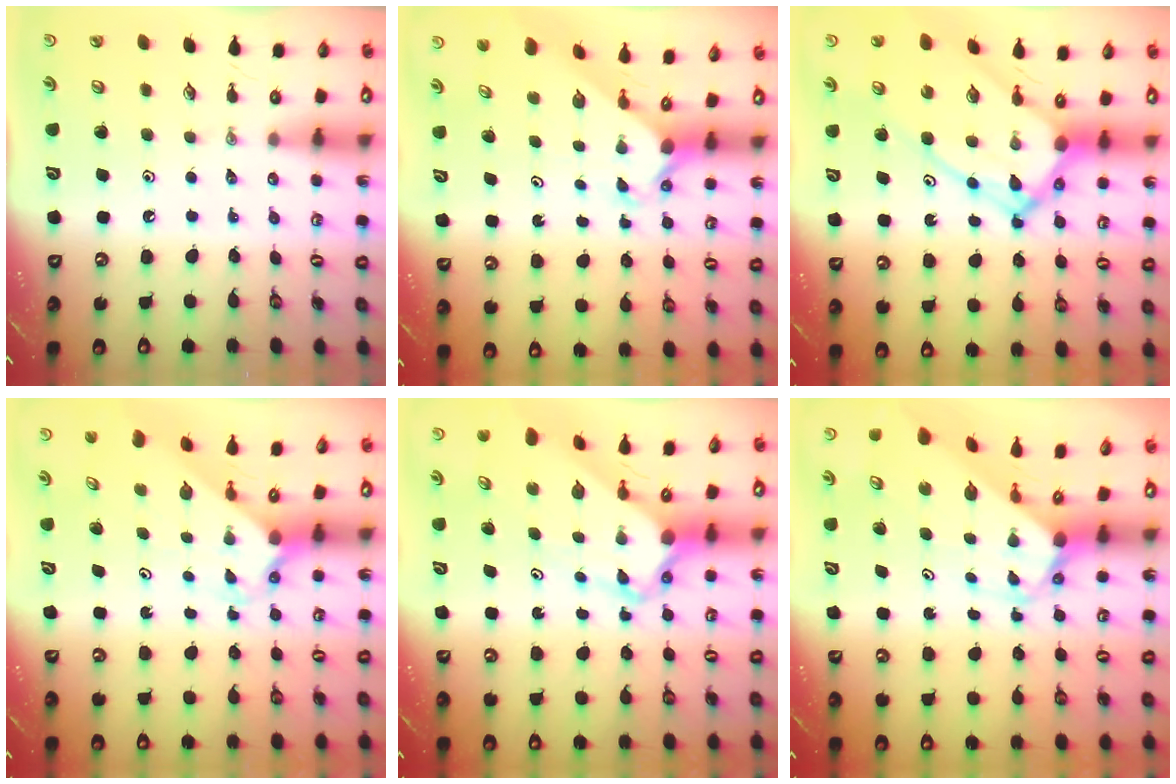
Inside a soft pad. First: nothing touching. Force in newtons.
{"total": 2.4, "press": 2.4, "slide": 0.2}
{"total": 16.3, "press": 16.3, "slide": 1.6}
{"total": 2.5, "press": 2.5, "slide": 0.3}
{"total": 5.3, "press": 5.3, "slide": 0.4}
{"total": 4.7, "press": 4.6, "slide": 0.4}